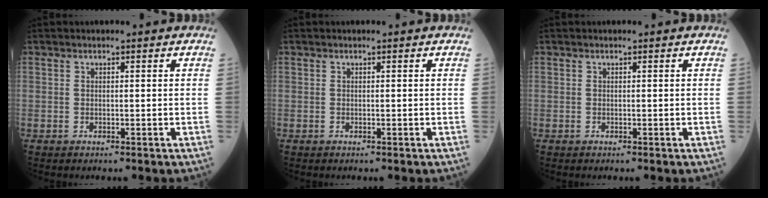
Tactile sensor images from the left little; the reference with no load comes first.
{"total": 0.0}
{"total": 0.0}